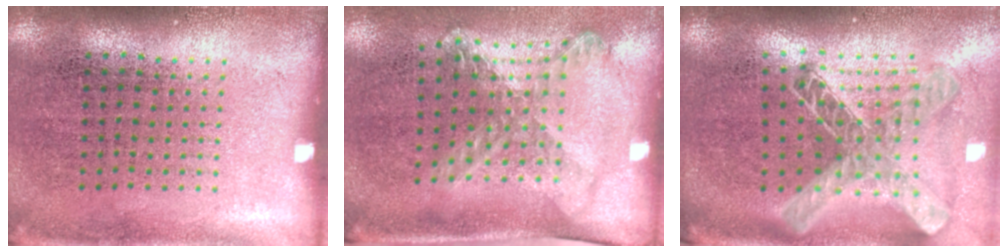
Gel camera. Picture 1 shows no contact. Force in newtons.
{"total": 1.8, "press": 1.3, "slide": 1.2}
{"total": 1.9, "press": 1.6, "slide": 1.1}